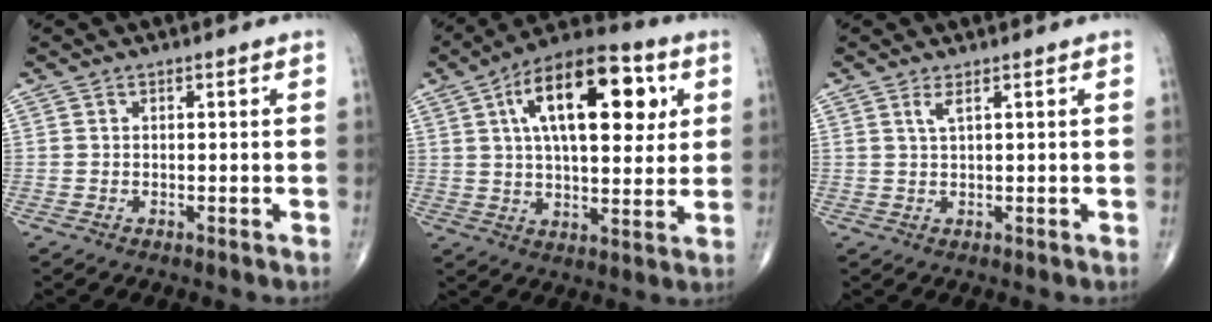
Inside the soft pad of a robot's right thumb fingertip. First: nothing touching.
{"total": 21.0, "force": [6.5, 9.8, 17.4], "torque": [-0.248, 0.001, 0.094]}
{"total": 1.7, "force": [0.9, 0.1, 1.4], "torque": [-0.035, -0.004, 0.023]}